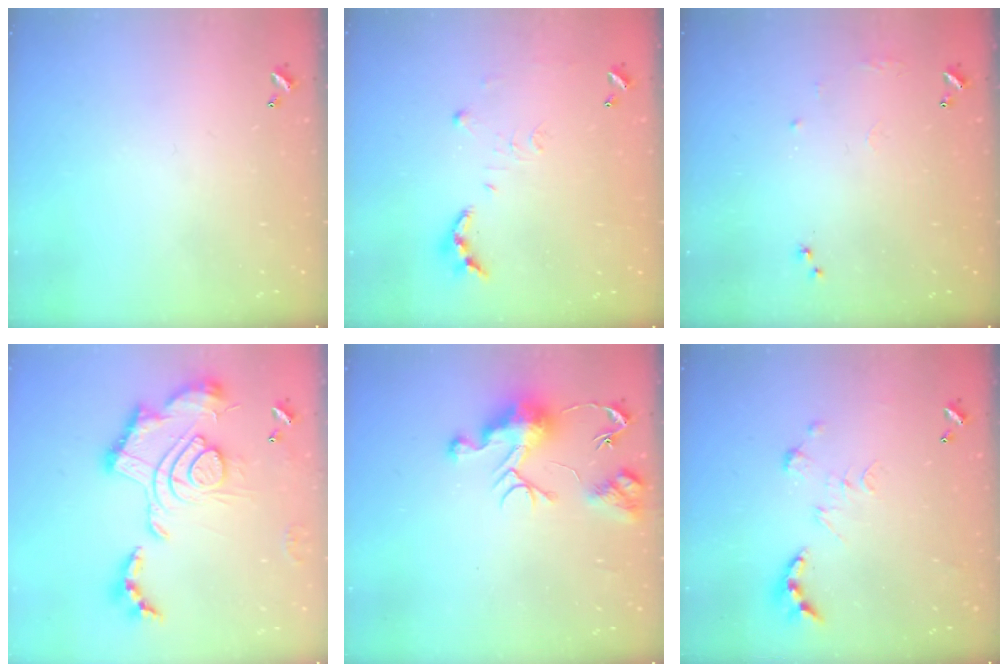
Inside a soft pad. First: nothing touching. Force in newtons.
{"total": 7.0, "press": 7.0, "slide": 0.5}
{"total": 6.4, "press": 6.3, "slide": 1.0}
{"total": 2.5, "press": 1.9, "slide": 1.7}
{"total": 9.4, "press": 9.4, "slide": 0.7}
{"total": 0.0}